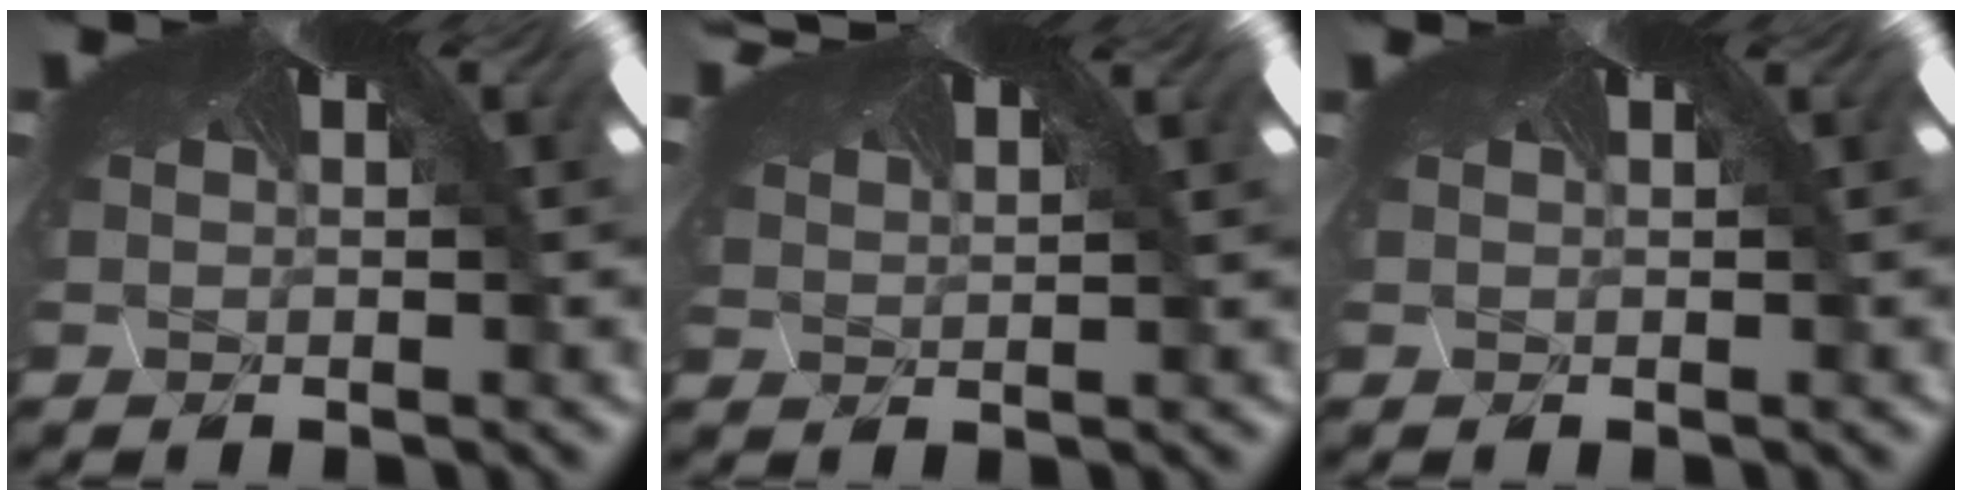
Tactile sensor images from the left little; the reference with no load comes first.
{"total": 1.3, "force": [0.7, 0.4, 1.0], "torque": [-0.043, 0.001, 0.021]}
{"total": 0.7, "force": [-0.3, -0.2, -0.6], "torque": [0.008, -0.004, 0.000]}